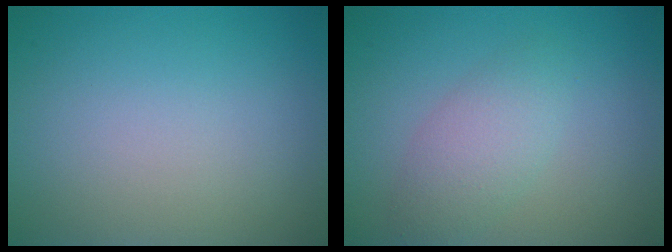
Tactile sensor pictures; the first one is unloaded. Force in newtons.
{"total": 3.0, "press": 3.0, "slide": 0.0}